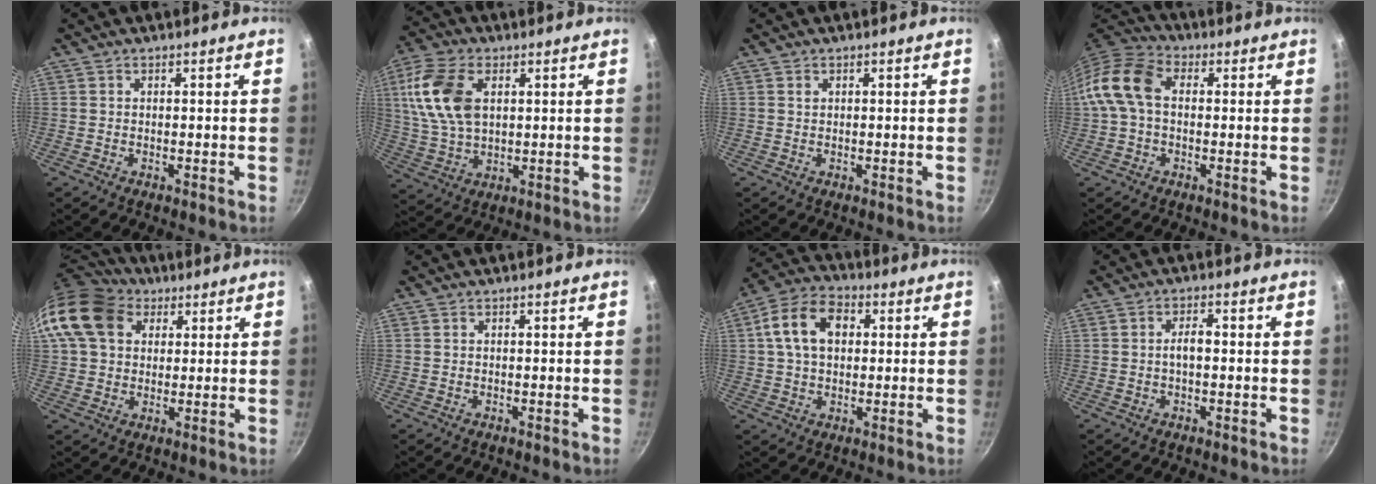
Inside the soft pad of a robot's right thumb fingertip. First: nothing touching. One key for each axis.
{"total": 13.7, "fx": 3.5, "fy": 8.3, "fz": 10.3, "tx": -0.195, "ty": -0.003, "tz": 0.068}
{"total": 0.6, "fx": 0.3, "fy": 0.4, "fz": 0.2, "tx": -0.002, "ty": -0.001, "tz": 0.005}
{"total": 10.8, "fx": 0.8, "fy": 7.3, "fz": 7.9, "tx": -0.143, "ty": 0.028, "tz": -0.006}
{"total": 15.7, "fx": 5.6, "fy": 12.0, "fz": 8.3, "tx": -0.156, "ty": 0.018, "tz": 0.090}
{"total": 0.0}
{"total": 11.8, "fx": 2.4, "fy": 8.2, "fz": 8.2, "tx": -0.126, "ty": 0.017, "tz": 0.027}
{"total": 2.9, "fx": -0.3, "fy": 1.4, "fz": 2.6, "tx": -0.041, "ty": 0.014, "tz": -0.006}